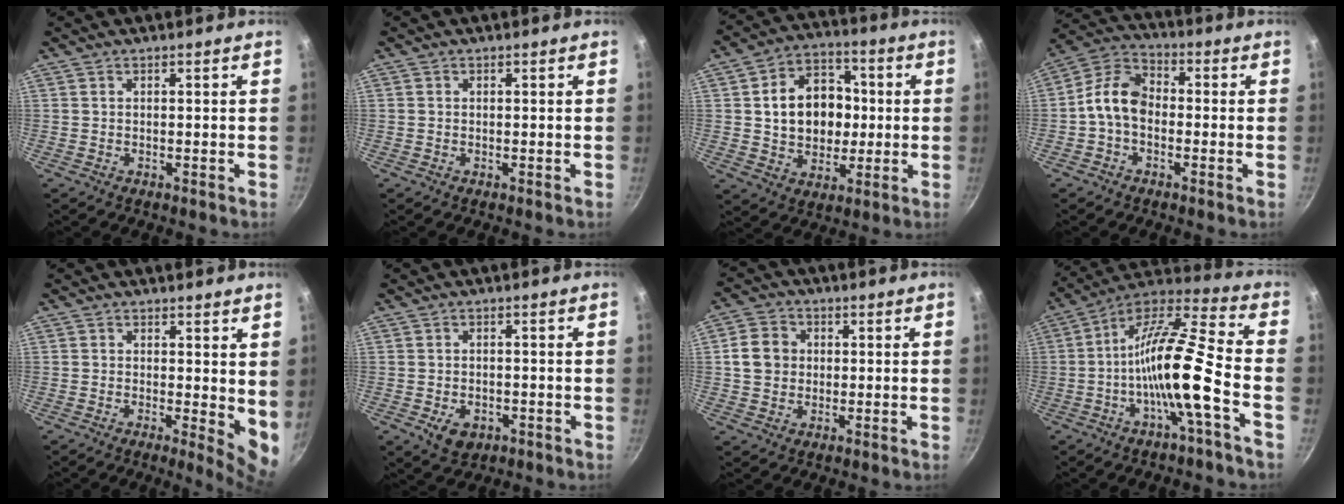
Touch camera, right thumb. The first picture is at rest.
{"total": 0.0}
{"total": 15.2, "force": [1.0, 12.0, 9.3], "torque": [-0.112, 0.022, 0.018]}
{"total": 9.0, "force": [-1.3, 6.2, 6.3], "torque": [-0.102, 0.034, -0.044]}
{"total": 6.0, "force": [0.6, 2.3, 5.5], "torque": [-0.065, -0.019, 0.006]}
{"total": 5.0, "force": [-1.8, 3.5, 3.1], "torque": [-0.044, 0.006, -0.020]}
{"total": 7.0, "force": [0.6, 6.1, 3.3], "torque": [-0.038, 0.008, 0.000]}
{"total": 16.6, "force": [-4.6, 2.3, 15.8], "torque": [-0.274, 0.038, -0.097]}